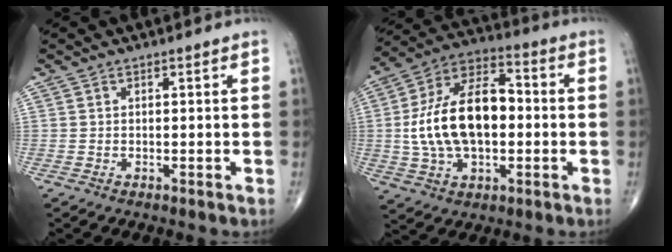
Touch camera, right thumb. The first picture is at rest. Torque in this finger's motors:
{"motor_torque": [2.31, 2.23, 1.85, -0.32, 0.23]}